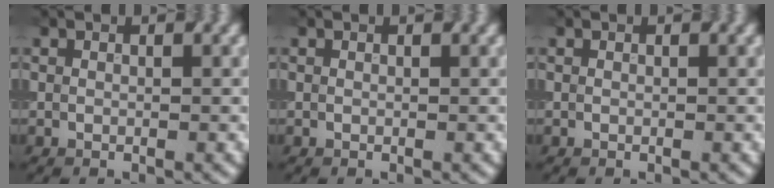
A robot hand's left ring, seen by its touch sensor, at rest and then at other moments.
{"total": 0.0}
{"total": 0.0}